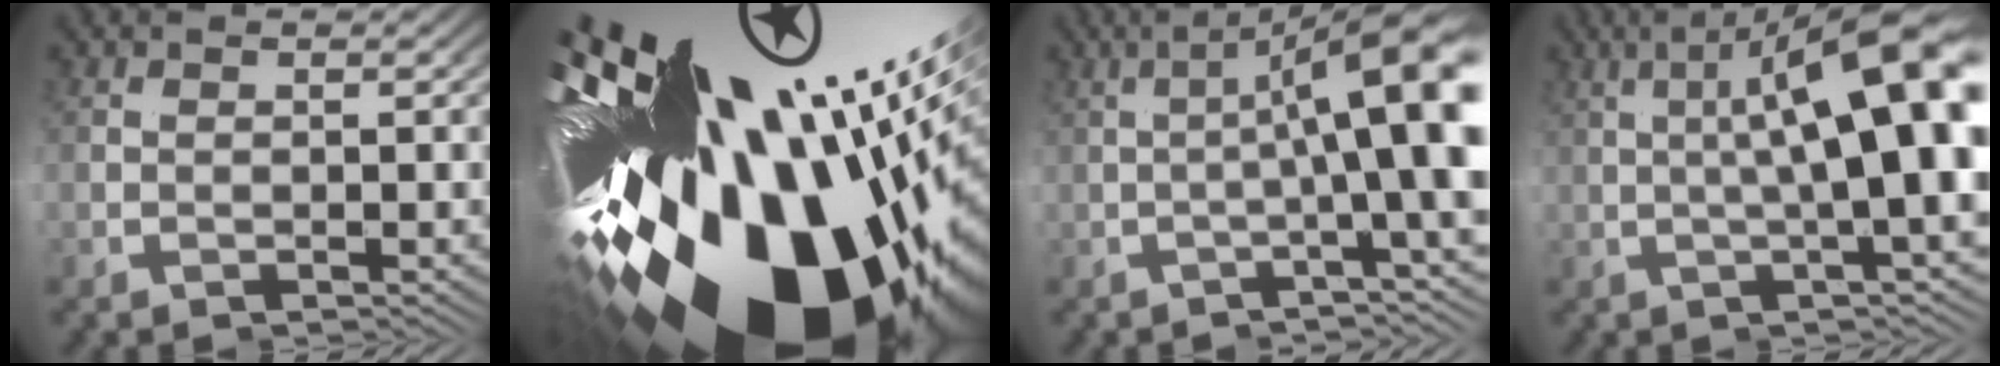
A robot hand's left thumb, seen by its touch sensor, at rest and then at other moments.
{"total": 22.5, "force": [-2.6, 11.4, 19.2], "torque": [-0.358, 0.016, -0.046]}
{"total": 9.6, "force": [-0.9, 0.5, 9.5], "torque": [-0.125, 0.032, -0.027]}
{"total": 11.3, "force": [0.7, 0.2, 11.3], "torque": [-0.135, 0.049, -0.011]}